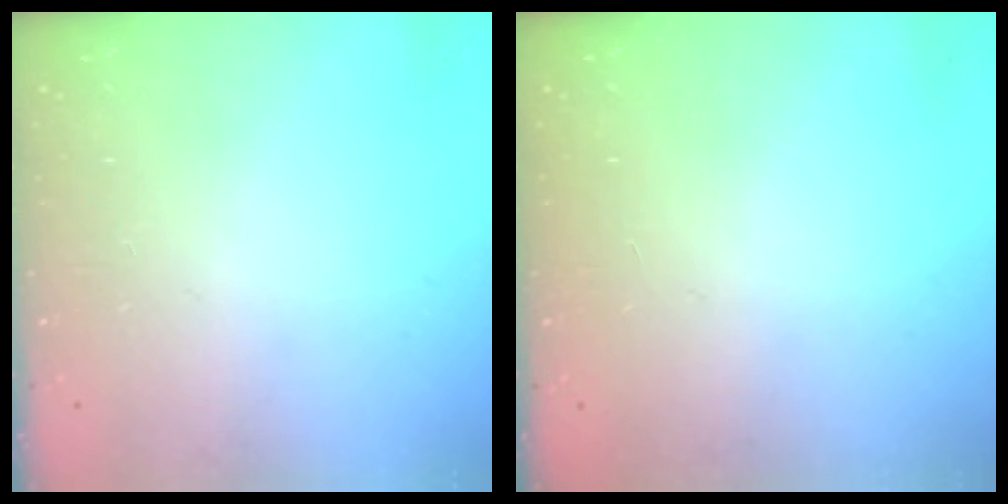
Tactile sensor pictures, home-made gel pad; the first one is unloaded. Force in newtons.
{"total": 0.0}